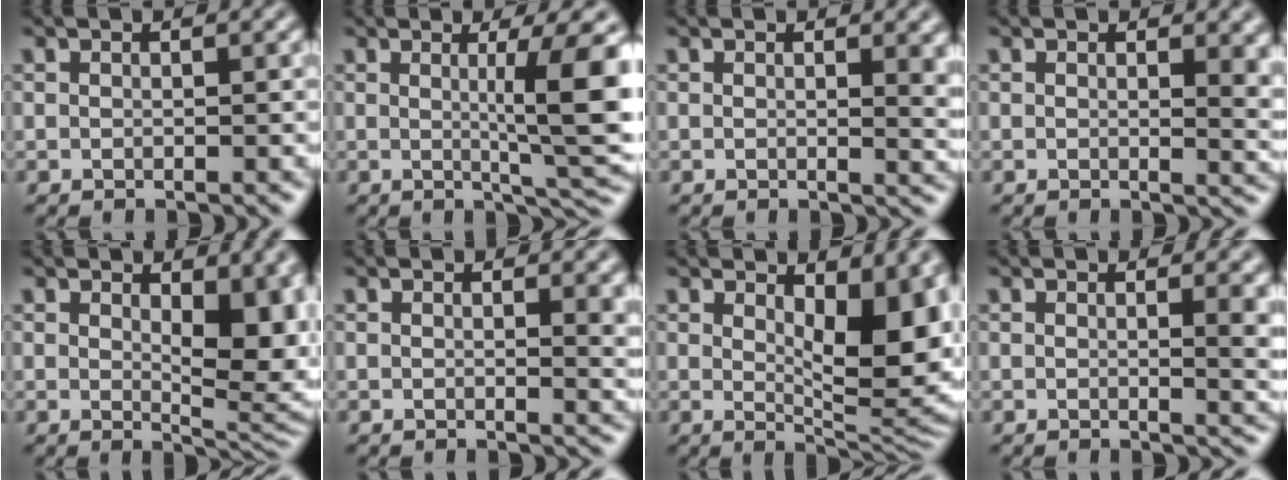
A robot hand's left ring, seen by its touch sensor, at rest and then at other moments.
{"total": 7.4, "force": [0.8, 1.4, 7.3], "torque": [-0.090, -0.005, 0.013]}
{"total": 3.0, "force": [0.8, 1.1, 2.7], "torque": [-0.023, 0.000, 0.011]}
{"total": 3.3, "force": [0.9, 1.3, 3.0], "torque": [-0.027, -0.006, 0.013]}
{"total": 8.2, "force": [1.1, 3.8, 7.2], "torque": [-0.088, -0.010, 0.028]}
{"total": 2.4, "force": [0.7, 0.8, 2.1], "torque": [-0.021, -0.003, 0.009]}
{"total": 9.3, "force": [2.3, 3.9, 8.2], "torque": [-0.093, -0.008, 0.038]}
{"total": 4.0, "force": [0.8, 1.6, 3.6], "torque": [-0.025, -0.001, 0.012]}